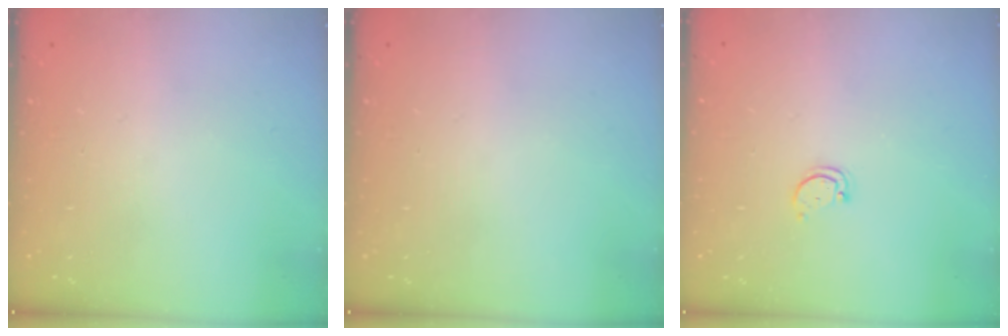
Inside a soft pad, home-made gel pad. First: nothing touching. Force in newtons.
{"total": 0.0}
{"total": 2.6, "press": 2.5, "slide": 0.4}